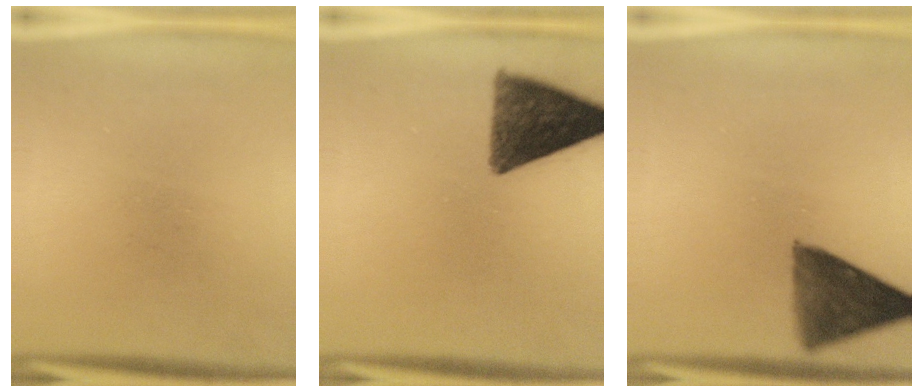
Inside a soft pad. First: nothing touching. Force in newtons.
{"total": 11.2}
{"total": 9.7}